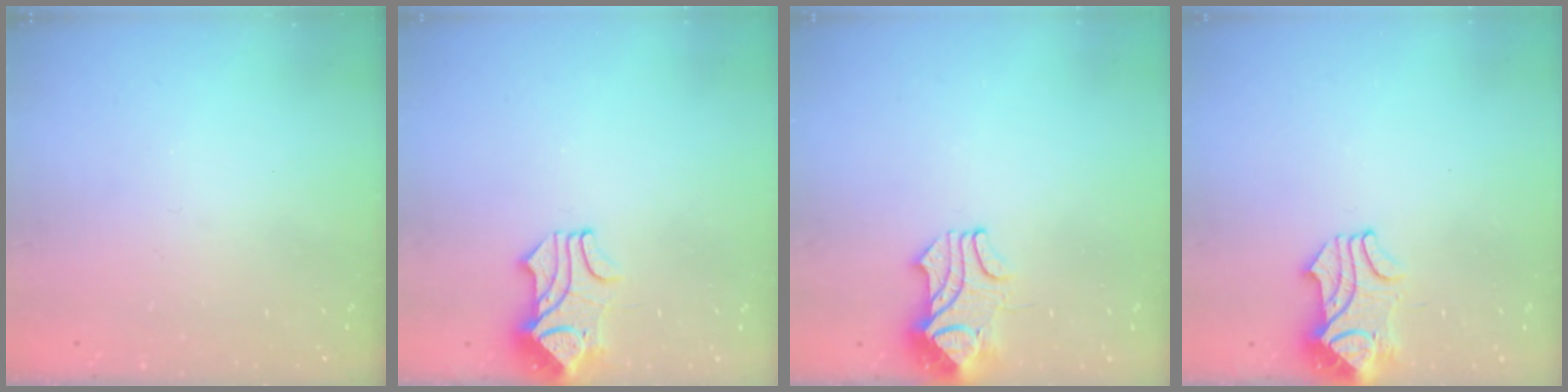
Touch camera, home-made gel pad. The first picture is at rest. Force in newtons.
{"total": 1.7, "press": 1.3, "slide": 1.0}
{"total": 2.3, "press": 2.2, "slide": 0.8}
{"total": 2.2, "press": 2.1, "slide": 0.5}